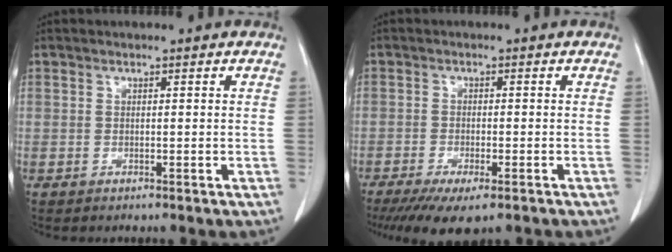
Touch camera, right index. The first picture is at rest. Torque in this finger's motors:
{"motor_torque": [1.10, -1.04, 0.51, 0.10]}